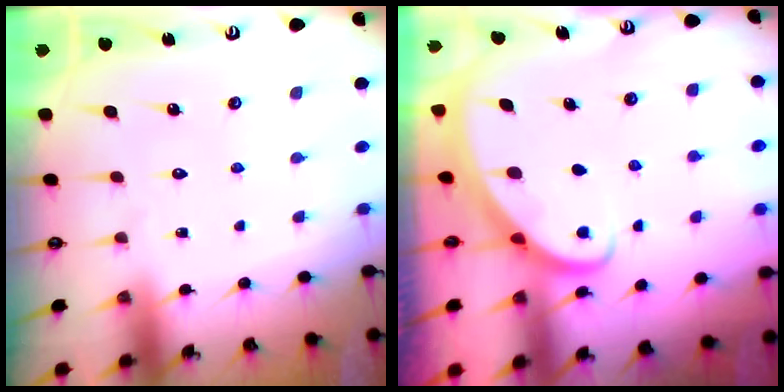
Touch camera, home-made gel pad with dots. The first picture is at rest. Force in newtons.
{"total": 2.8, "press": 2.8, "slide": 0.3}